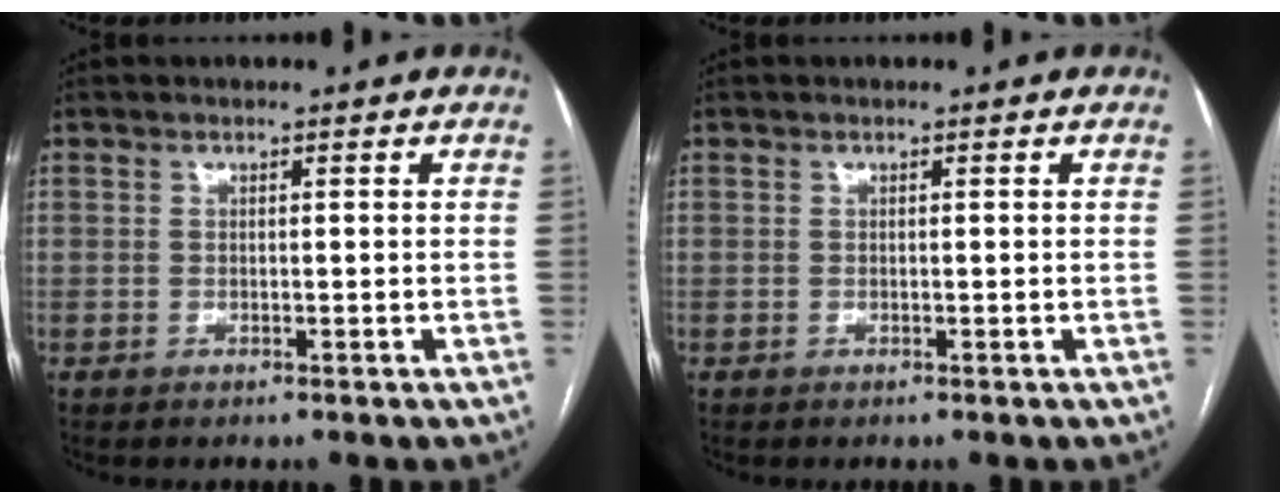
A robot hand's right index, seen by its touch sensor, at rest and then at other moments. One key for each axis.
{"total": 0.0}